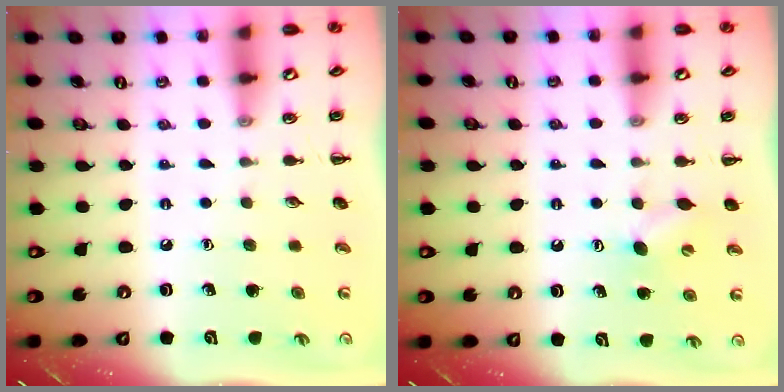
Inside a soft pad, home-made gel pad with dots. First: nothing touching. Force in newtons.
{"total": 5.1, "press": 4.9, "slide": 1.3}